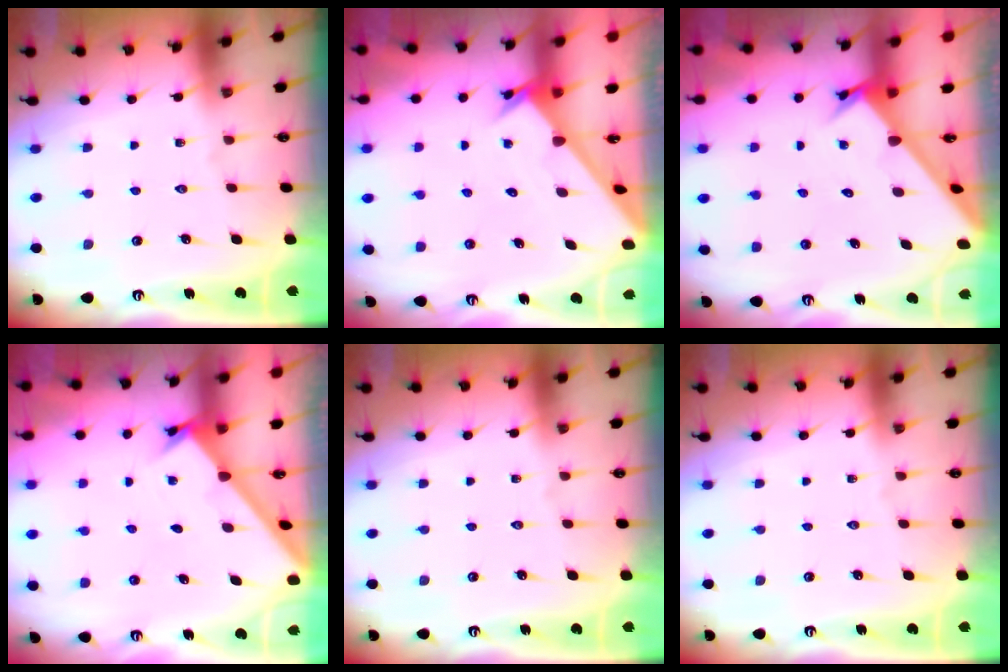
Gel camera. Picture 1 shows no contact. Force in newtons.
{"total": 2.4, "press": 2.4, "slide": 0.2}
{"total": 2.6, "press": 2.6, "slide": 0.3}
{"total": 1.7, "press": 1.7, "slide": 0.2}
{"total": 0.0}
{"total": 0.0}